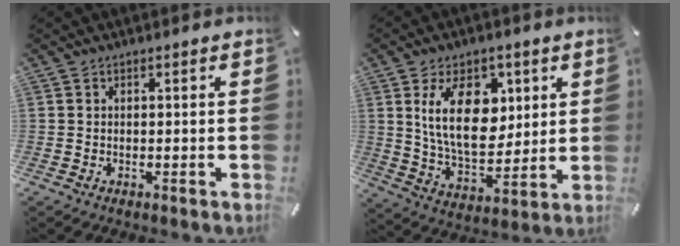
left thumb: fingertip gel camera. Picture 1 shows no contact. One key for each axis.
{"total": 16.5, "fx": 5.2, "fy": 10.5, "fz": 11.6, "tx": -0.217, "ty": -0.002, "tz": 0.088}